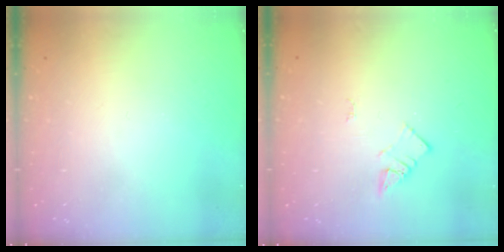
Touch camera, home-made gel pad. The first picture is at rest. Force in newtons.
{"total": 2.9, "press": 2.9, "slide": 0.2}